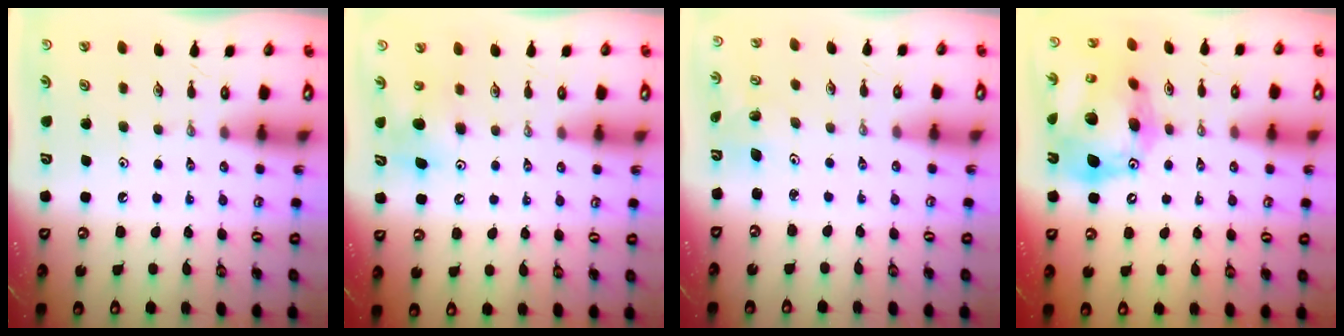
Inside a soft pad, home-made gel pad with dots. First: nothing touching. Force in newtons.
{"total": 7.5, "press": 7.5, "slide": 0.5}
{"total": 2.5, "press": 2.5, "slide": 0.1}
{"total": 21.3, "press": 21.1, "slide": 2.5}